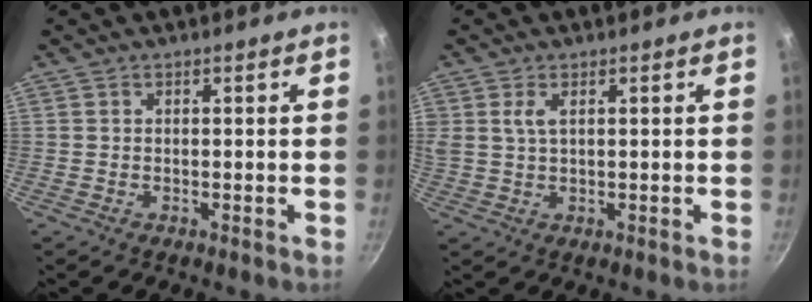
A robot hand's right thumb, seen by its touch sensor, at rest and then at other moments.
{"total": 3.1, "force": [1.2, 1.6, 2.4], "torque": [-0.044, -0.002, 0.024]}